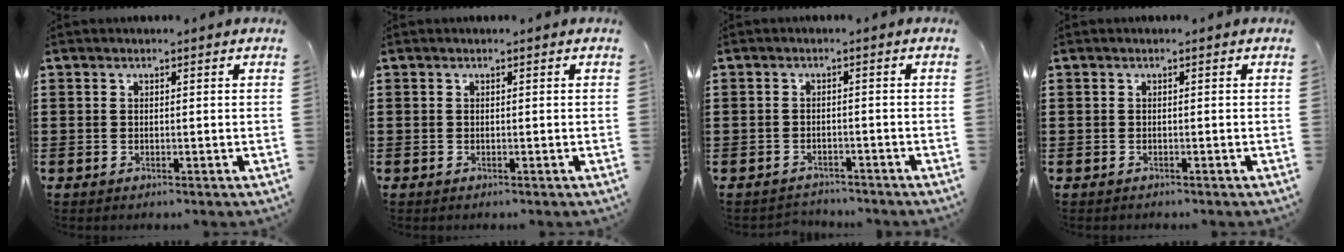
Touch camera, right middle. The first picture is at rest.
{"total": 0.0}
{"total": 1.9, "force": [-1.9, 0.4, -0.3], "torque": [-0.001, 0.001, -0.044]}
{"total": 0.0}